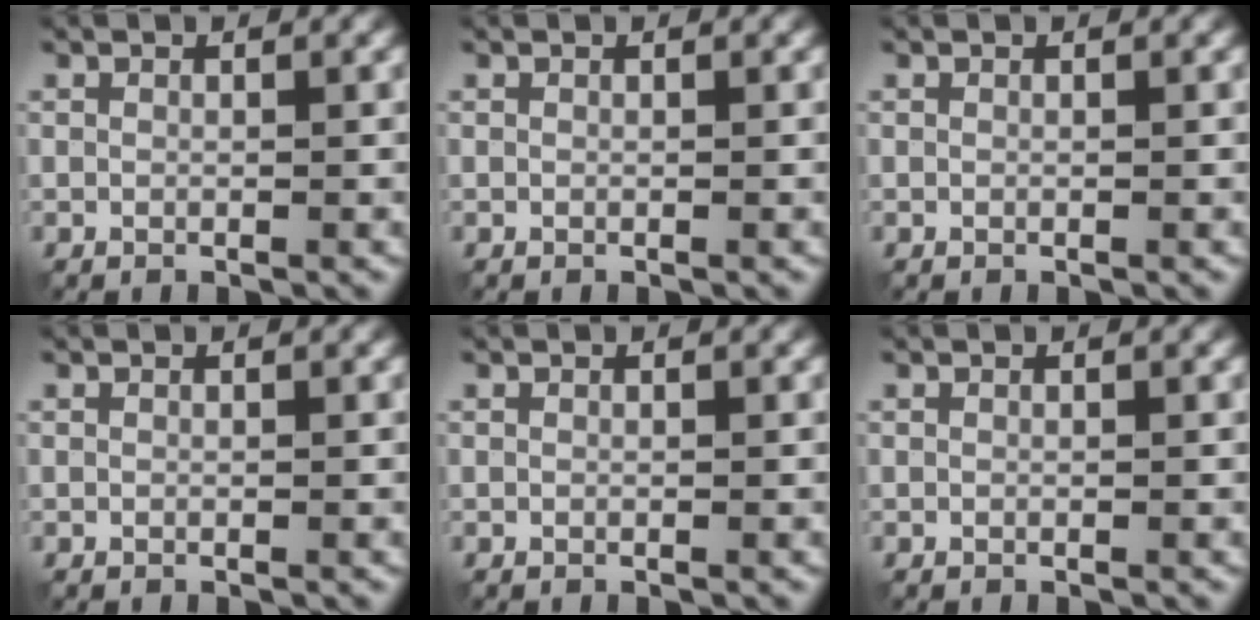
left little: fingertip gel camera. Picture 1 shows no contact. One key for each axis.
{"total": 0.0}
{"total": 0.0}
{"total": 0.0}
{"total": 0.0}
{"total": 0.0}